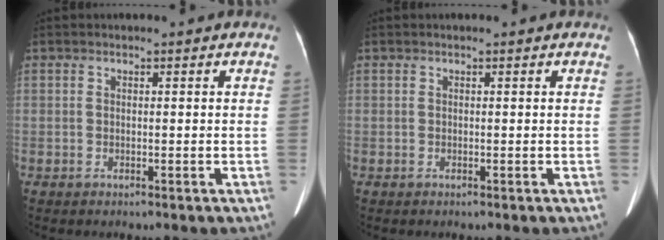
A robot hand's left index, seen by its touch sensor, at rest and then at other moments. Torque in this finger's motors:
{"motor_torque": [-0.02, 0.00, -0.02, -0.01]}